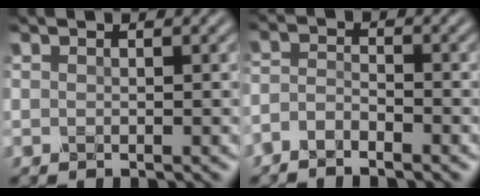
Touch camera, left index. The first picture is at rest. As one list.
[{"total": 2.1, "force": [-1.8, 0.6, 0.8], "torque": [-0.020, 0.001, -0.044]}]